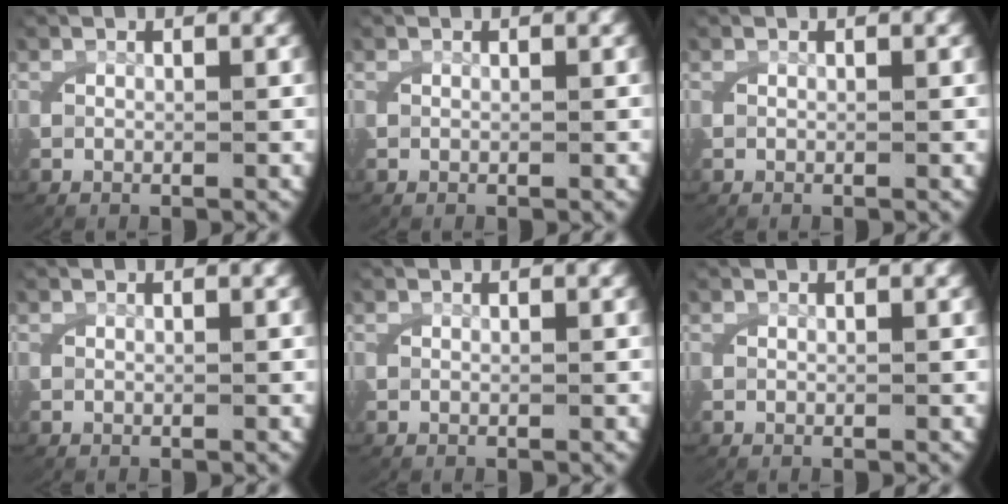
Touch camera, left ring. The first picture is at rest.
{"total": 0.0}
{"total": 0.0}
{"total": 0.0}
{"total": 0.0}
{"total": 0.0}